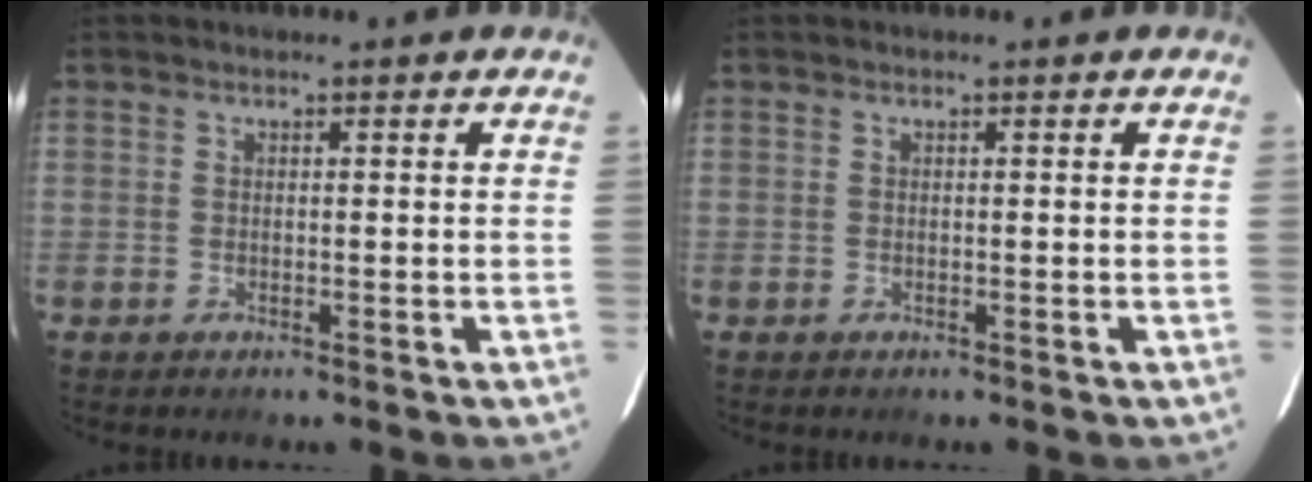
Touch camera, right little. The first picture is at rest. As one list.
[{"total": 0.0}]